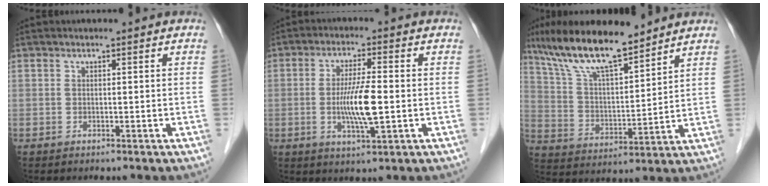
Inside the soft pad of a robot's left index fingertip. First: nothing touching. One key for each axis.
{"total": 7.2, "fx": -1.0, "fy": 0.6, "fz": 7.1, "tx": -0.136, "ty": -0.010, "tz": -0.022}
{"total": 13.9, "fx": 11.3, "fy": 2.4, "fz": 7.7, "tx": -0.150, "ty": 0.011, "tz": 0.209}